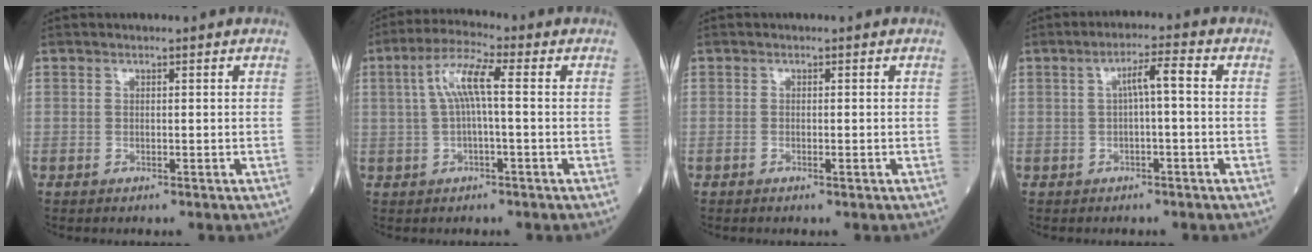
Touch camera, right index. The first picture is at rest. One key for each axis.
{"total": 6.6, "fx": 0.9, "fy": 0.9, "fz": 6.5, "tx": -0.135, "ty": 0.021, "tz": 0.016}
{"total": 0.7, "fx": -0.3, "fy": 0.1, "fz": 0.6, "tx": -0.012, "ty": -0.001, "tz": -0.004}
{"total": 3.9, "fx": 0.3, "fy": 0.4, "fz": 3.9, "tx": -0.063, "ty": 0.015, "tz": 0.005}